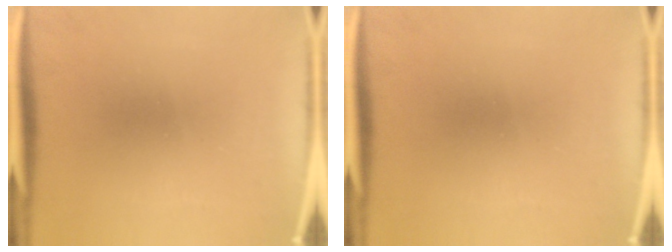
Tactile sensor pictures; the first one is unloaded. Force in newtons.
{"total": 0.0}